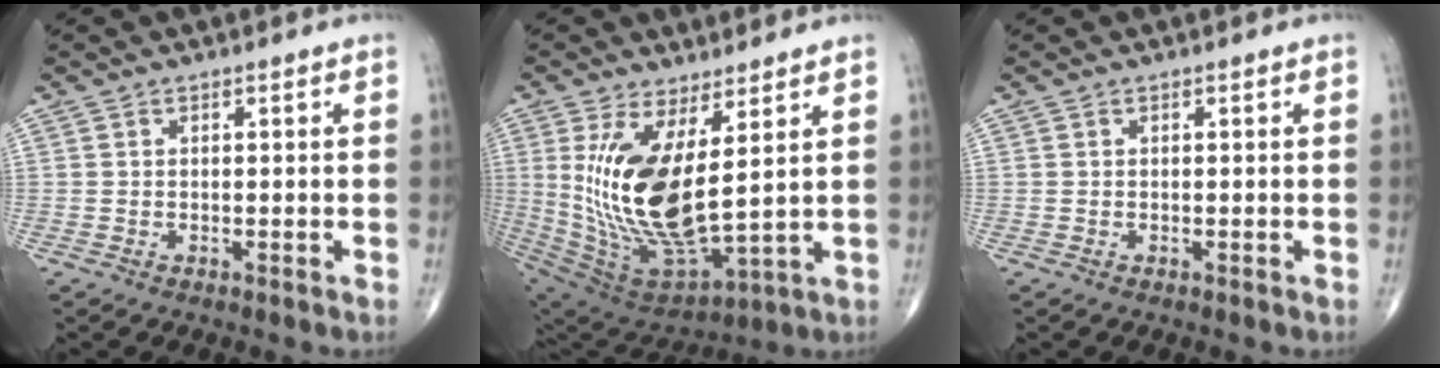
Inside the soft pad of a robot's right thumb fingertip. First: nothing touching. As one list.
[{"total": 19.1, "force": [4.0, 7.4, 17.1], "torque": [-0.344, -0.044, 0.096]}, {"total": 0.0}]